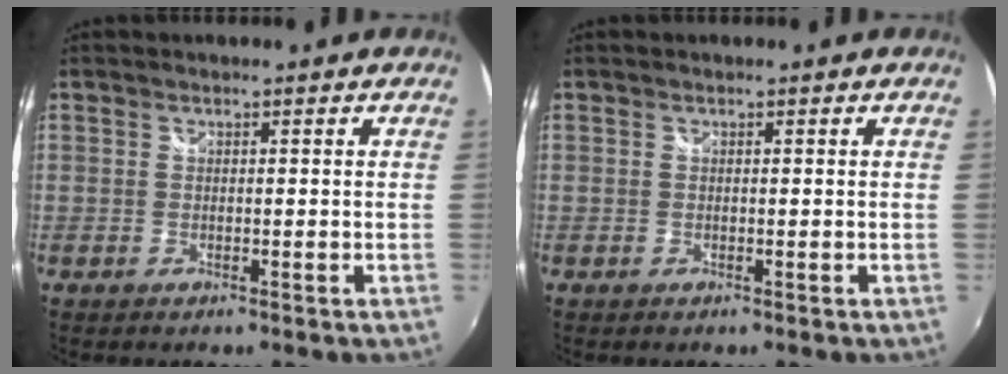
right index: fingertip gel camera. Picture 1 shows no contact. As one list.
[{"total": 0.0}]